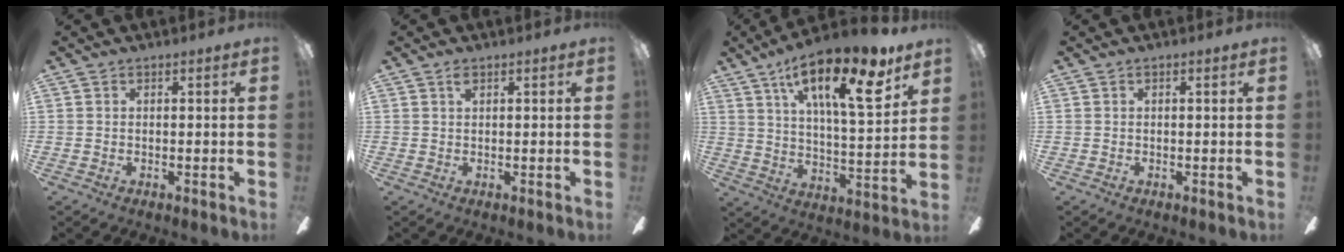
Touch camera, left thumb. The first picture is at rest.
{"total": 1.2, "force": [0.7, 0.5, 0.9], "torque": [-0.020, 0.004, 0.012]}
{"total": 20.6, "force": [12.1, 6.7, 15.3], "torque": [-0.243, -0.059, 0.190]}
{"total": 0.0}